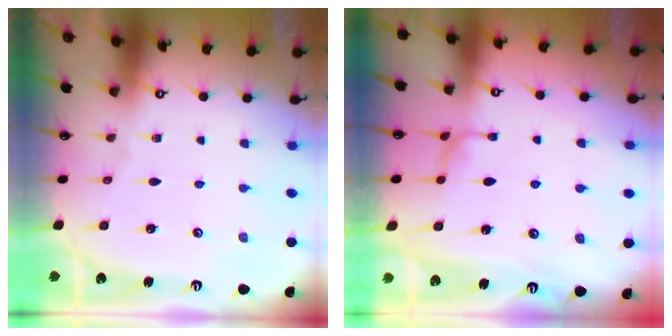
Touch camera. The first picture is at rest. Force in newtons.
{"total": 2.0, "press": 1.9, "slide": 0.5}